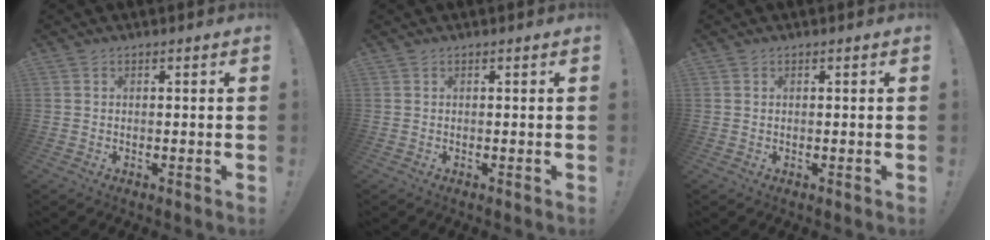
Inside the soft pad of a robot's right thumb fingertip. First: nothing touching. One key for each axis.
{"total": 0.0}
{"total": 0.7, "fx": 0.6, "fy": 0.3, "fz": -0.2, "tx": 0.002, "ty": 0.003, "tz": 0.011}